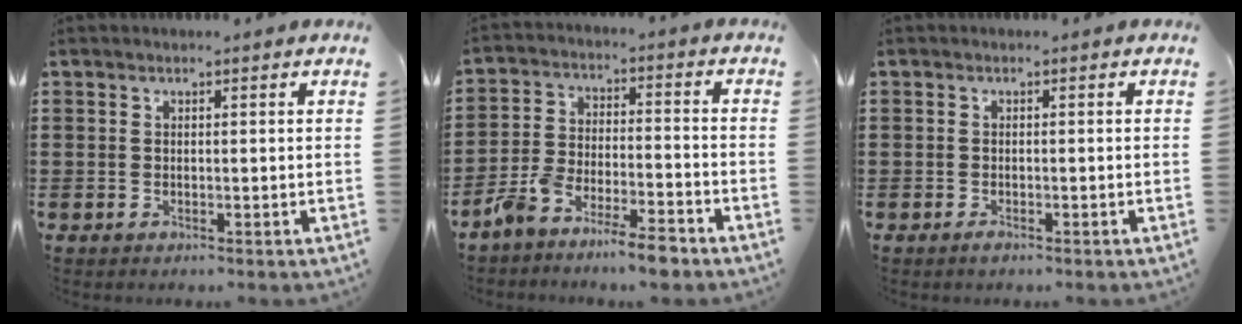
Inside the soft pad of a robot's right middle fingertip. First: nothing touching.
{"total": 7.3, "force": [-6.6, 0.7, 3.1], "torque": [-0.066, 0.004, -0.128]}
{"total": 0.8, "force": [-0.6, 0.3, 0.4], "torque": [-0.010, -0.005, -0.010]}